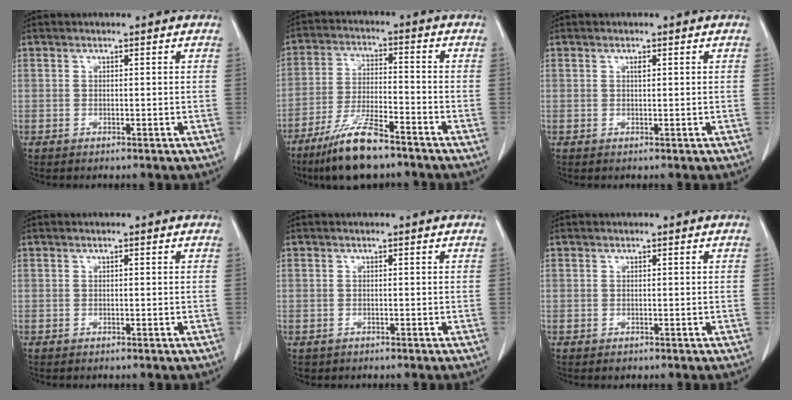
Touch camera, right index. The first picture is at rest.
{"total": 10.9, "force": [-8.1, 1.9, 7.0], "torque": [-0.137, -0.024, -0.151]}
{"total": 0.7, "force": [0.3, 0.2, 0.6], "torque": [-0.010, -0.001, 0.005]}
{"total": 0.0}
{"total": 0.9, "force": [-0.3, 0.9, 0.0], "torque": [-0.003, 0.005, -0.005]}
{"total": 0.6, "force": [-0.1, 0.6, 0.0], "torque": [0.002, 0.004, -0.003]}